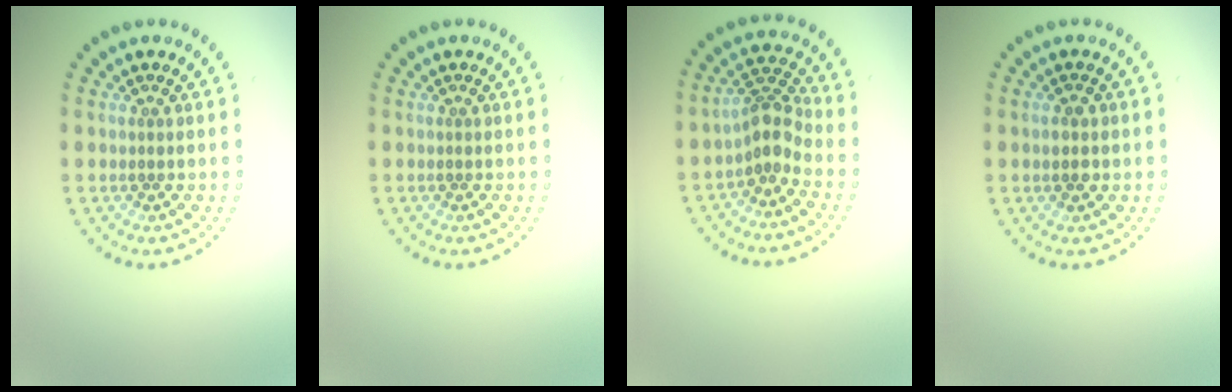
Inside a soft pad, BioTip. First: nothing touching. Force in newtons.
{"total": 0.0}
{"total": 2.8, "press": 2.2, "slide": 1.8}
{"total": 1.8, "press": 1.8, "slide": 0.0}